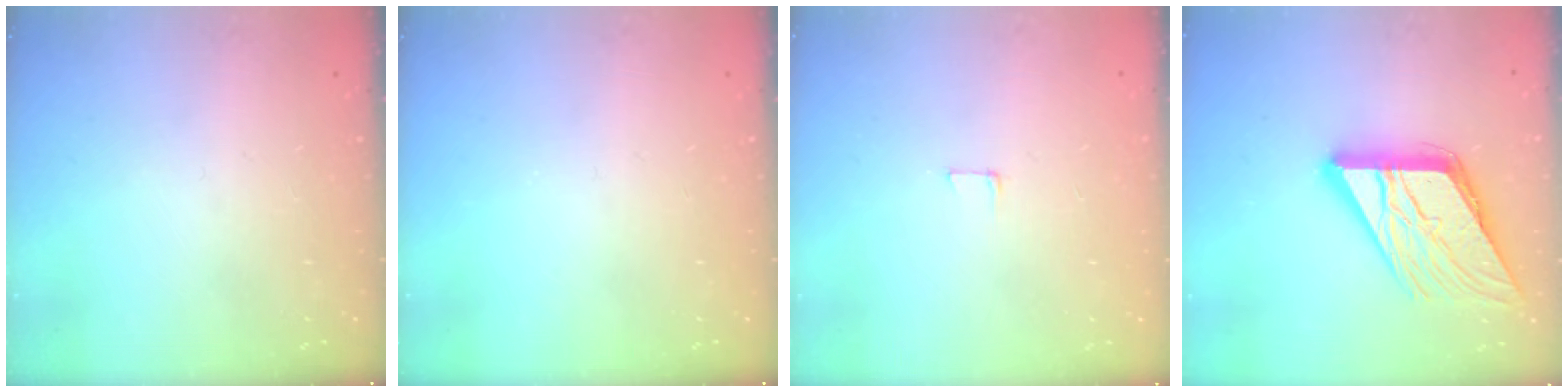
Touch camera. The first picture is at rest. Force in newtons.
{"total": 0.0}
{"total": 5.0, "press": 4.9, "slide": 0.4}
{"total": 17.4, "press": 17.3, "slide": 1.3}